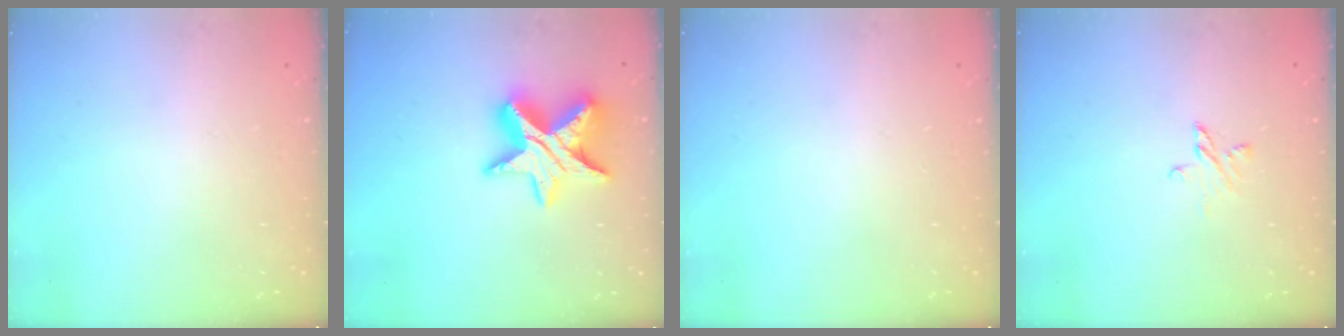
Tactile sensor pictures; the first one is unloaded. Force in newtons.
{"total": 15.0, "press": 14.9, "slide": 1.0}
{"total": 0.0}
{"total": 3.4, "press": 3.3, "slide": 0.3}